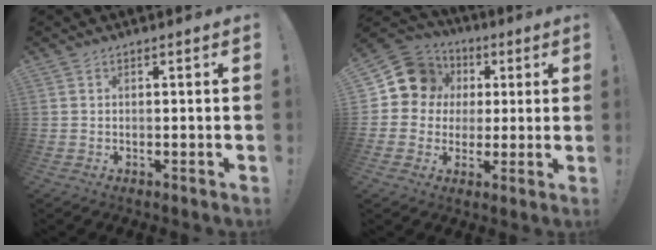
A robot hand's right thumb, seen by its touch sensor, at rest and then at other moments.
{"total": 12.9, "force": [3.4, 11.6, 4.6], "torque": [-0.065, -0.005, 0.076]}